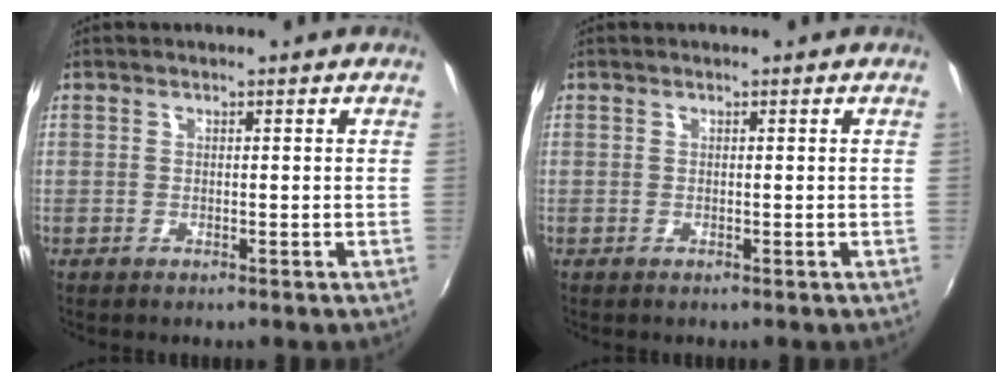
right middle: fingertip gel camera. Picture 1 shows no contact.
{"total": 0.0}